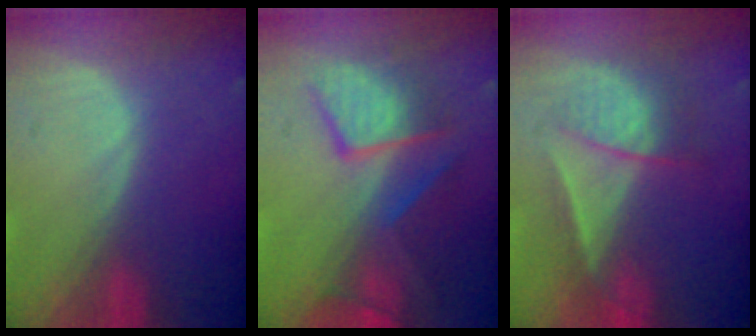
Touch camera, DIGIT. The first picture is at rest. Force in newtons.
{"total": 10.0, "press": 8.6, "slide": 5.1}
{"total": 7.1, "press": 6.1, "slide": 3.6}